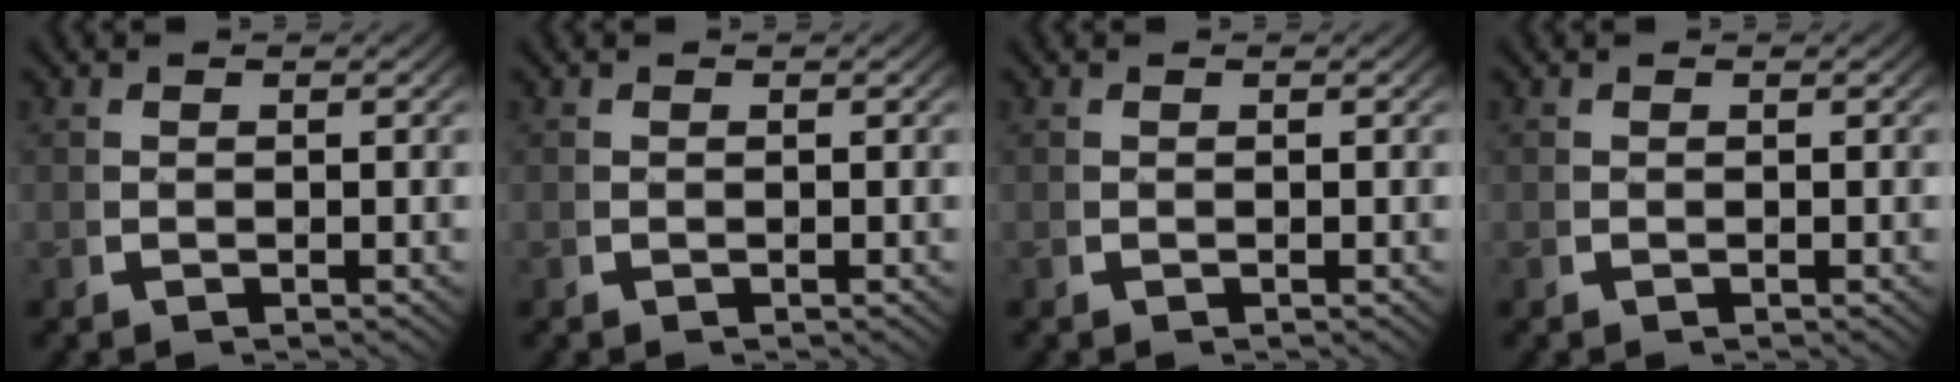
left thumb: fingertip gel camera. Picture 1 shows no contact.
{"total": 0.0}
{"total": 0.0}
{"total": 0.0}